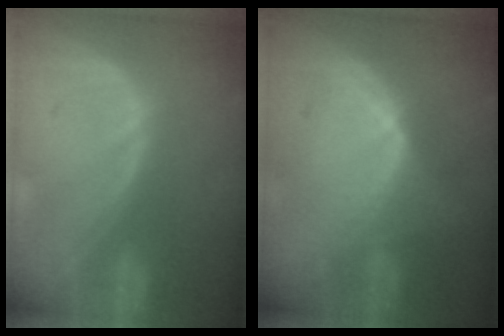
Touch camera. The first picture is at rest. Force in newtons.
{"total": 6.9, "press": 6.3, "slide": 2.7}